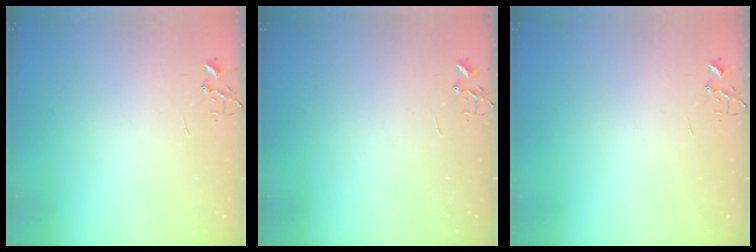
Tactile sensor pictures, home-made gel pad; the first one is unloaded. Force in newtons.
{"total": 0.0}
{"total": 0.0}